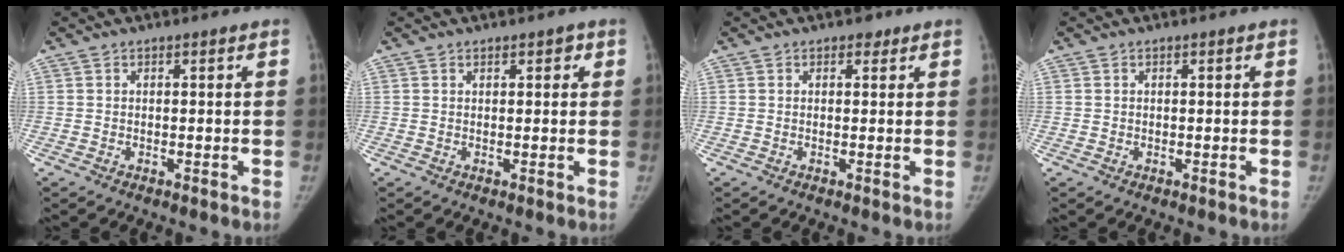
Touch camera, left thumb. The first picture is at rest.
{"total": 1.4, "force": [0.7, 0.8, 0.9], "torque": [0.000, -0.001, 0.007]}
{"total": 1.3, "force": [0.7, 0.9, 0.4], "torque": [0.005, -0.002, 0.006]}
{"total": 0.0}